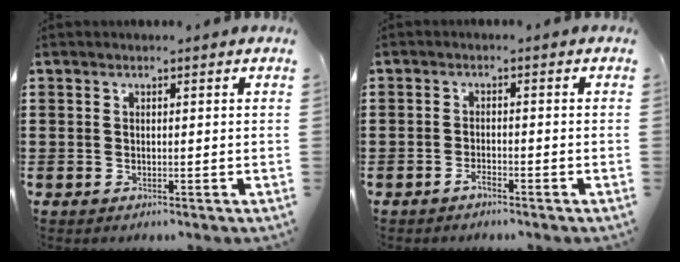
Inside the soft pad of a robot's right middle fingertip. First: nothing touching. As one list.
[{"total": 1.7, "force": [-1.5, 0.4, 0.8], "torque": [-0.018, 0.000, -0.028]}]